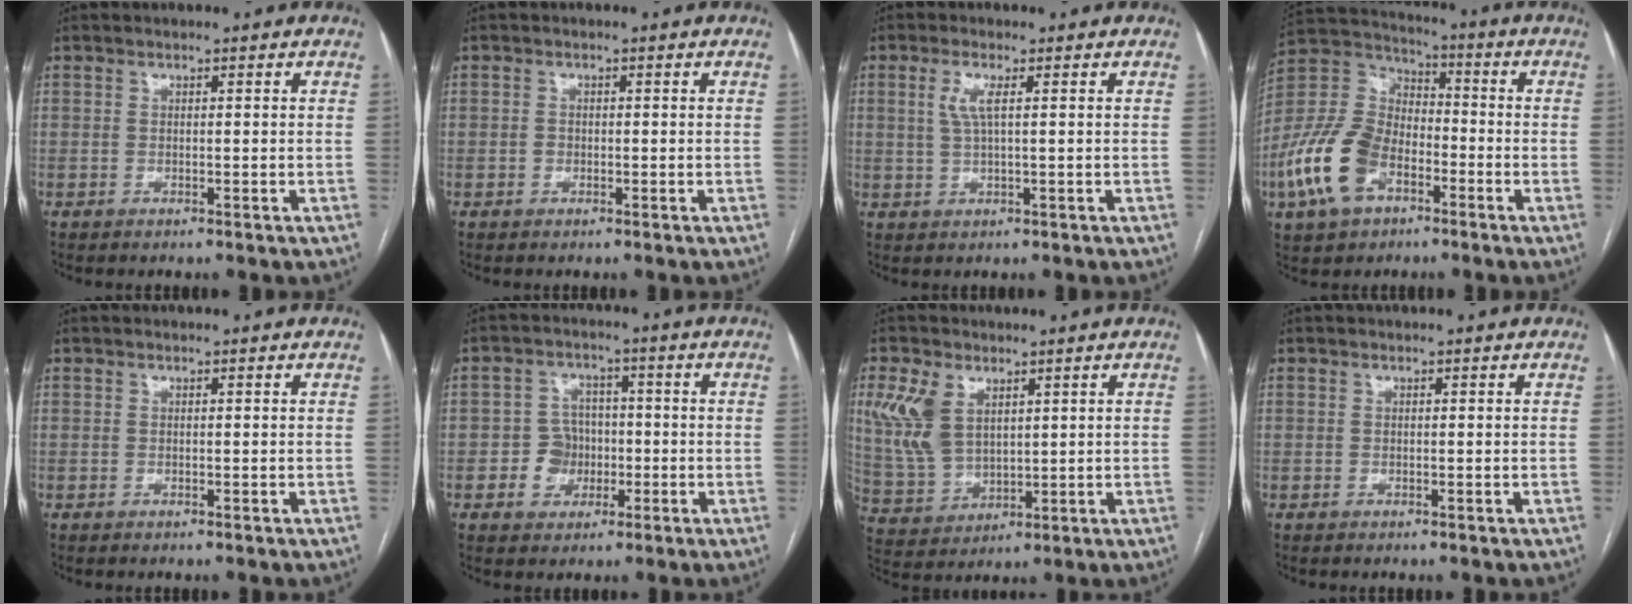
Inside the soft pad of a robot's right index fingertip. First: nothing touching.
{"total": 0.8, "force": [-0.2, 0.7, 0.3], "torque": [-0.004, 0.003, -0.005]}
{"total": 3.2, "force": [0.9, 0.5, 3.0], "torque": [-0.069, 0.002, 0.019]}
{"total": 14.9, "force": [-6.3, 9.0, 10.0], "torque": [-0.236, 0.014, -0.120]}
{"total": 0.0}
{"total": 5.3, "force": [-1.3, 4.8, 1.8], "torque": [-0.030, 0.015, -0.017]}
{"total": 9.3, "force": [3.9, 5.9, 6.1], "torque": [-0.151, 0.013, 0.092]}
{"total": 0.0}